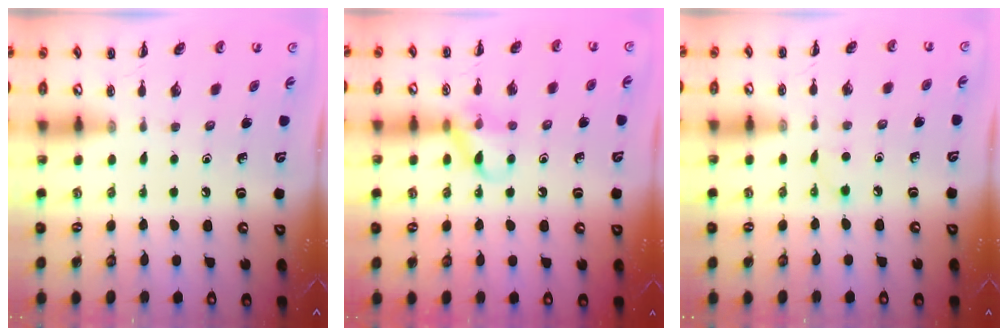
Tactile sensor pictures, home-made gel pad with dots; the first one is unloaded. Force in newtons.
{"total": 9.5, "press": 9.4, "slide": 0.8}
{"total": 2.2, "press": 2.0, "slide": 0.8}